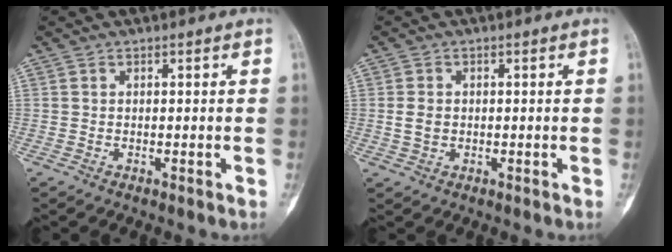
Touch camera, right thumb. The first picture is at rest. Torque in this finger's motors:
{"motor_torque": [0.18, 0.07, 0.26, -0.03, 0.07]}